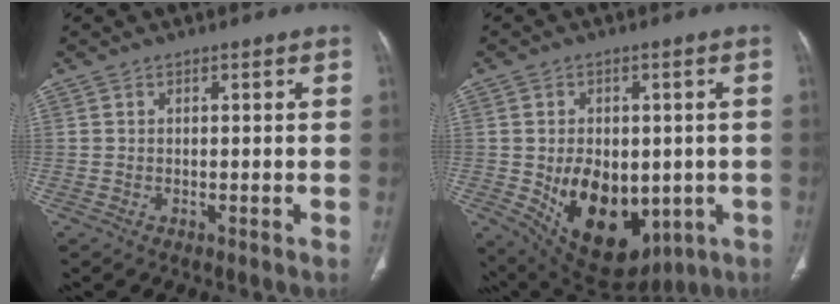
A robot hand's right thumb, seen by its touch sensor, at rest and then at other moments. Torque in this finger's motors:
{"motor_torque": [-0.25, 1.05, 0.84, 0.64, 0.15]}